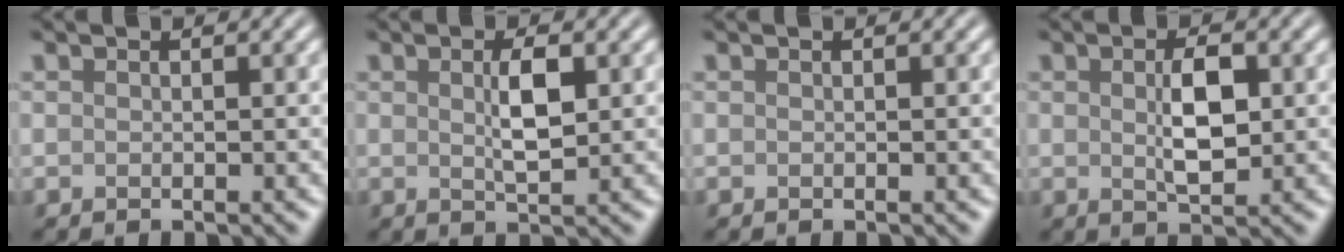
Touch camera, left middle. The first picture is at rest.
{"total": 2.9, "force": [0.6, 0.9, 2.7], "torque": [-0.055, -0.001, 0.011]}
{"total": 0.0}
{"total": 3.6, "force": [0.4, 1.6, 3.2], "torque": [-0.065, -0.002, 0.009]}